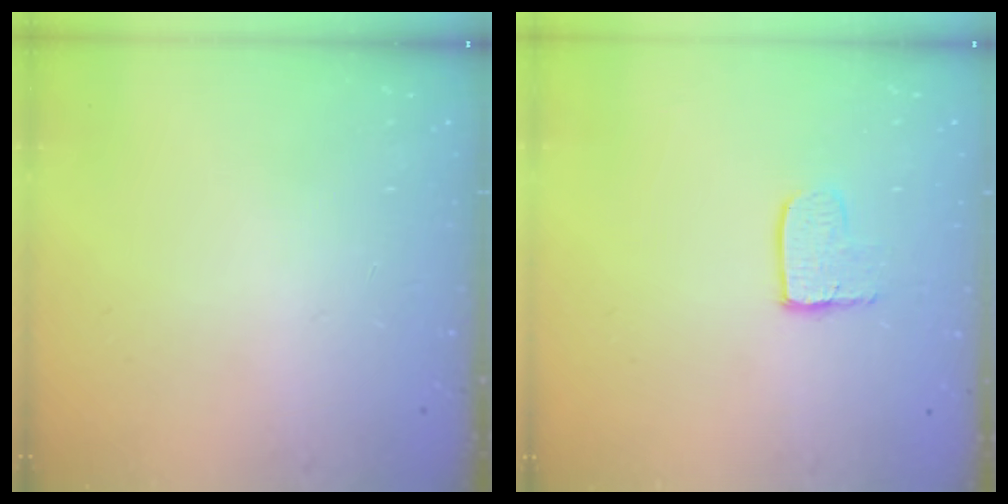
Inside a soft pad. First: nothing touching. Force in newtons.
{"total": 5.5, "press": 5.5, "slide": 0.4}